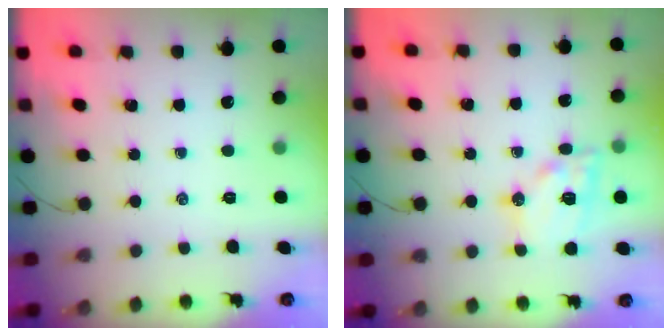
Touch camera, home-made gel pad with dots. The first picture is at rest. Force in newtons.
{"total": 14.2, "press": 14.0, "slide": 1.9}